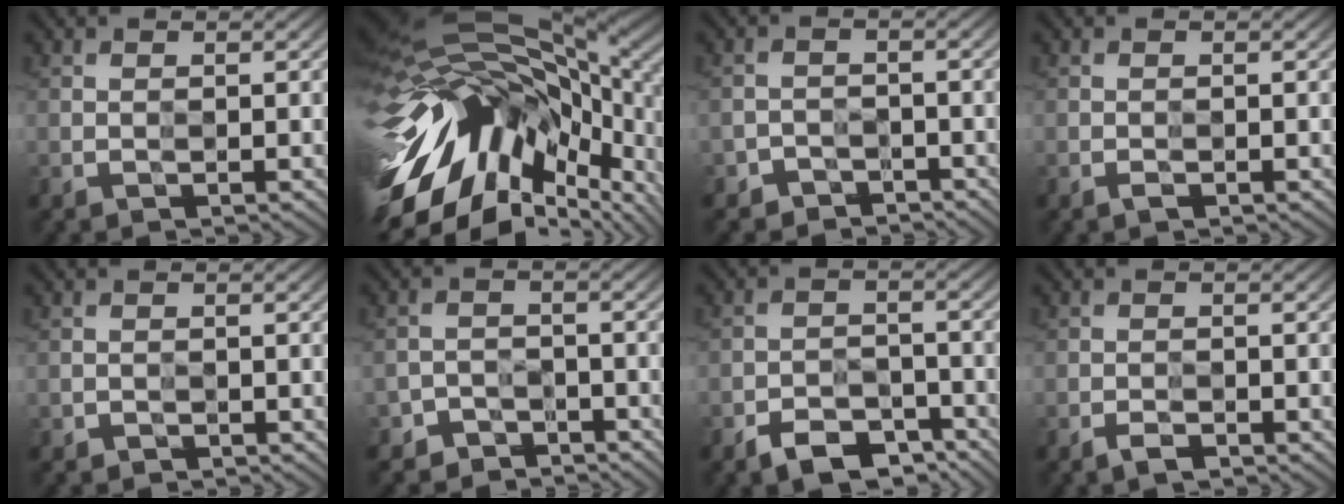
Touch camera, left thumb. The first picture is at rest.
{"total": 17.9, "force": [-5.3, 9.9, 13.9], "torque": [-0.303, -0.021, -0.087]}
{"total": 2.3, "force": [-1.5, 0.9, -1.6], "torque": [0.036, 0.000, -0.031]}
{"total": 0.8, "force": [-0.5, 0.4, 0.6], "torque": [-0.010, -0.001, -0.009]}
{"total": 0.6, "force": [-0.1, 0.5, -0.5], "torque": [0.009, 0.000, -0.003]}
{"total": 2.8, "force": [-1.9, 1.1, -1.7], "torque": [0.043, 0.007, -0.038]}
{"total": 3.4, "force": [-3.1, 1.5, 0.2], "torque": [0.006, 0.001, -0.058]}
{"total": 1.6, "force": [-1.4, 0.6, 0.5], "torque": [-0.005, -0.004, -0.022]}